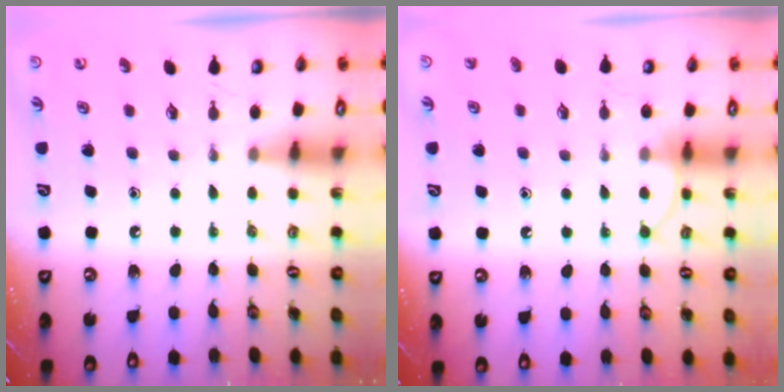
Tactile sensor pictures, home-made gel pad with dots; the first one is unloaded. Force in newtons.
{"total": 7.5, "press": 7.5, "slide": 0.8}